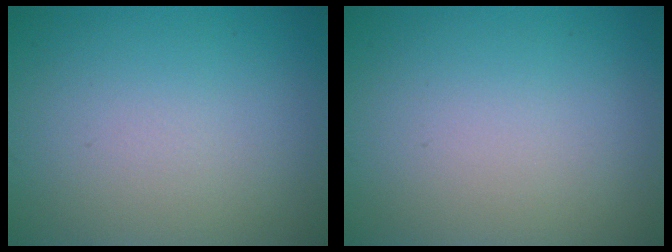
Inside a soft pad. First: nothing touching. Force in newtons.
{"total": 0.0}